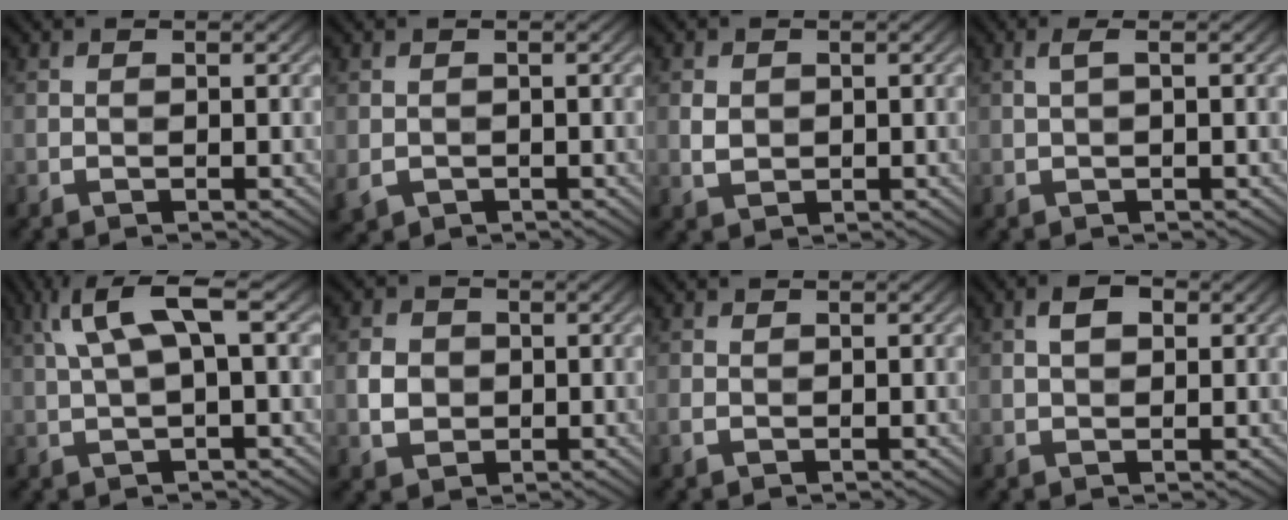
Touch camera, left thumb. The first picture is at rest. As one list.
[{"total": 1.9, "force": [-0.7, 1.5, 0.9], "torque": [-0.028, -0.013, -0.013]}, {"total": 1.9, "force": [0.3, 1.5, 1.0], "torque": [-0.024, -0.005, 0.006]}, {"total": 1.3, "force": [0.4, 0.2, 1.2], "torque": [-0.027, 0.007, 0.006]}, {"total": 6.8, "force": [2.3, 1.5, 6.2], "torque": [-0.134, 0.021, 0.044]}, {"total": 3.2, "force": [0.0, 2.8, 1.4], "torque": [-0.036, -0.004, -0.005]}, {"total": 0.8, "force": [-0.1, 0.7, 0.5], "torque": [-0.016, -0.003, -0.001]}, {"total": 2.6, "force": [0.9, 1.5, 1.9], "torque": [-0.037, 0.003, 0.013]}]